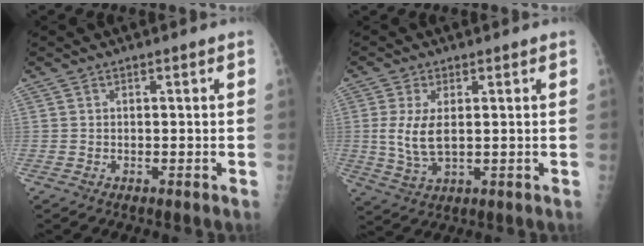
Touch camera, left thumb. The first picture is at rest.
{"total": 7.1, "force": [0.8, 3.4, 6.1], "torque": [-0.127, -0.012, 0.021]}